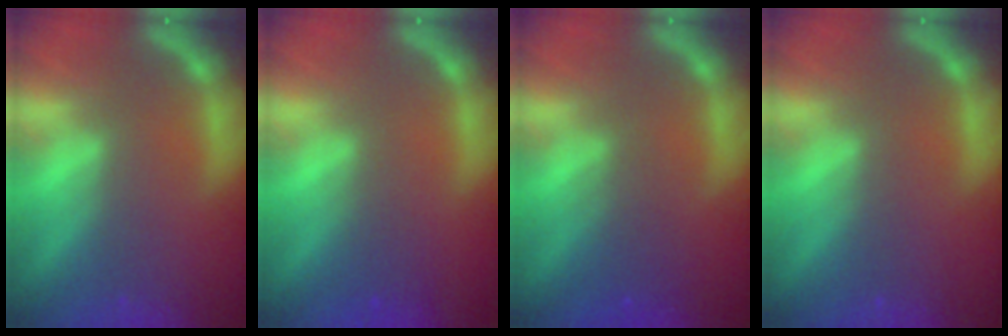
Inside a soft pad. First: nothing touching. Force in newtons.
{"total": 1.4}
{"total": 2.5}
{"total": 0.0}